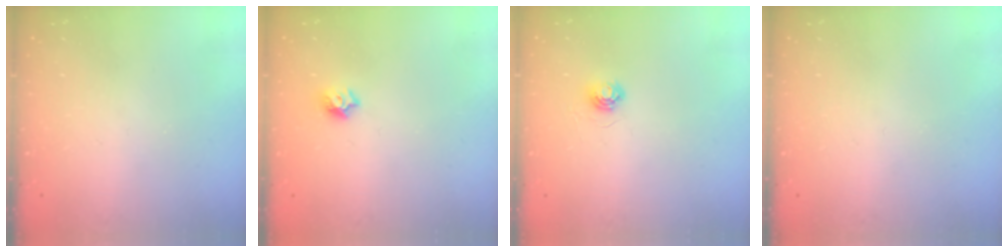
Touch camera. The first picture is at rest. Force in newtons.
{"total": 6.9, "press": 6.8, "slide": 0.9}
{"total": 4.7, "press": 4.7, "slide": 0.3}
{"total": 0.0}